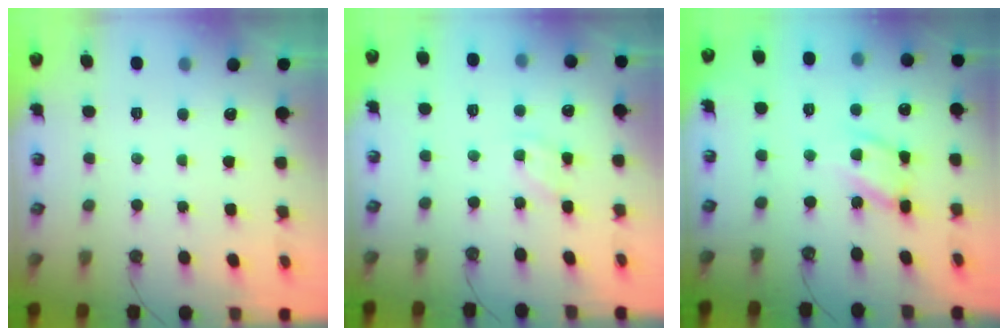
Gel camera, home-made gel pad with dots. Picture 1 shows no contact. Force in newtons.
{"total": 3.0, "press": 3.0, "slide": 0.4}
{"total": 12.7, "press": 12.6, "slide": 1.0}